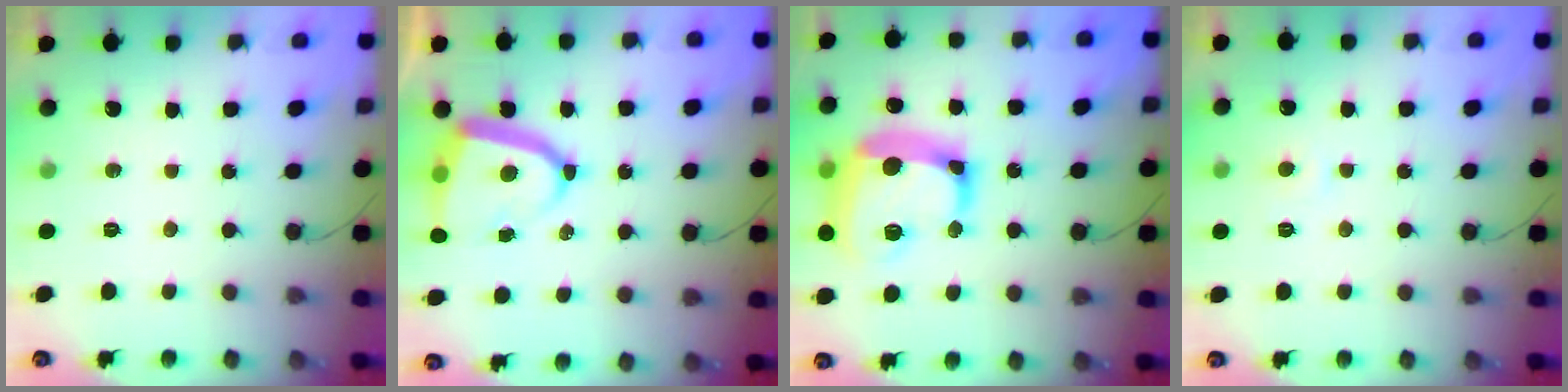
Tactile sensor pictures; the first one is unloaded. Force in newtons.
{"total": 12.1, "press": 12.0, "slide": 1.5}
{"total": 20.5, "press": 20.4, "slide": 1.7}
{"total": 3.9, "press": 3.9, "slide": 0.3}